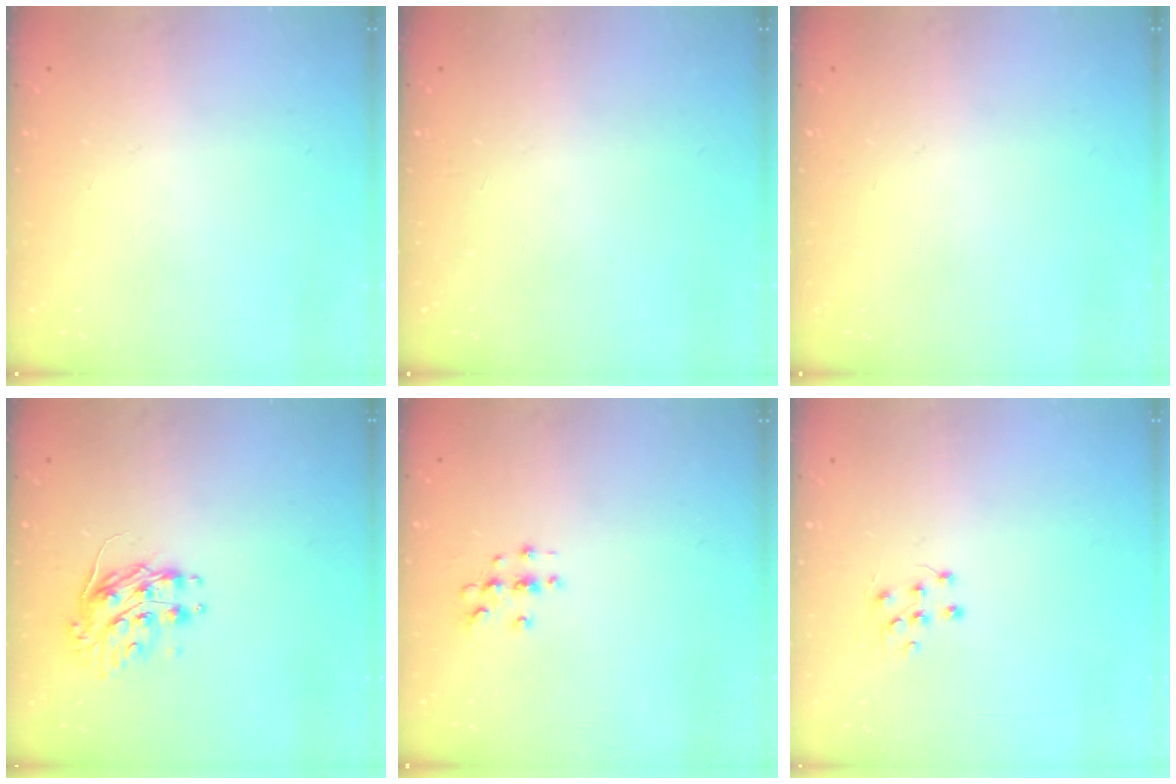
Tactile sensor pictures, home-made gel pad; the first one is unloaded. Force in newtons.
{"total": 0.0}
{"total": 0.0}
{"total": 9.0, "press": 9.0, "slide": 0.6}
{"total": 2.9, "press": 2.9, "slide": 0.3}
{"total": 5.5, "press": 5.5, "slide": 0.6}